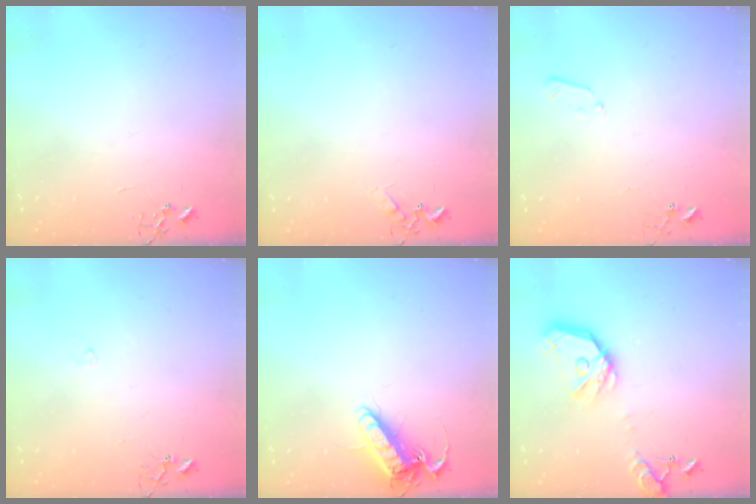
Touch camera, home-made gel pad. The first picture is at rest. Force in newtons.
{"total": 6.1, "press": 6.0, "slide": 0.8}
{"total": 3.4, "press": 3.4, "slide": 0.5}
{"total": 6.8, "press": 6.8, "slide": 0.5}
{"total": 13.4, "press": 13.2, "slide": 2.1}
{"total": 16.8, "press": 16.6, "slide": 2.9}